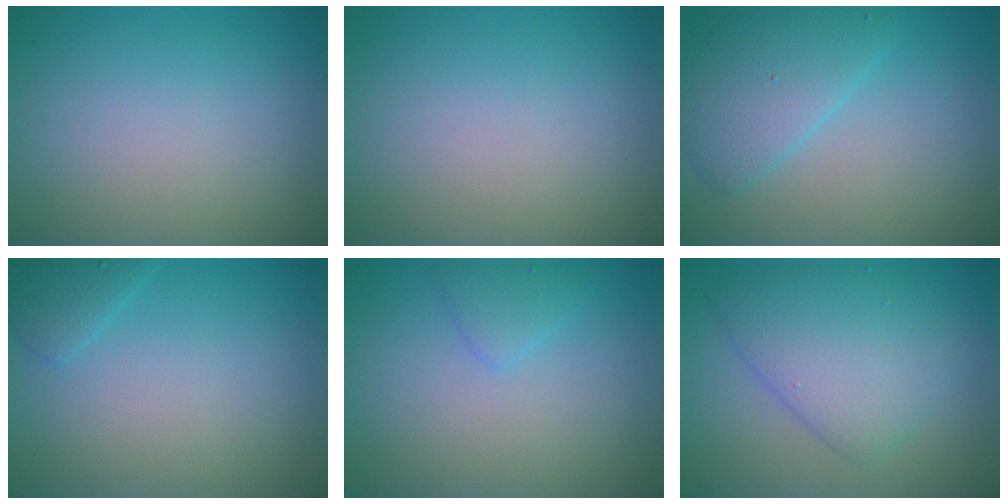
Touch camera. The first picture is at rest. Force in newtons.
{"total": 0.0}
{"total": 3.9, "press": 3.9, "slide": 0.2}
{"total": 1.6, "press": 1.6, "slide": 0.1}
{"total": 1.5, "press": 1.5, "slide": 0.1}
{"total": 5.3, "press": 5.3, "slide": 0.3}